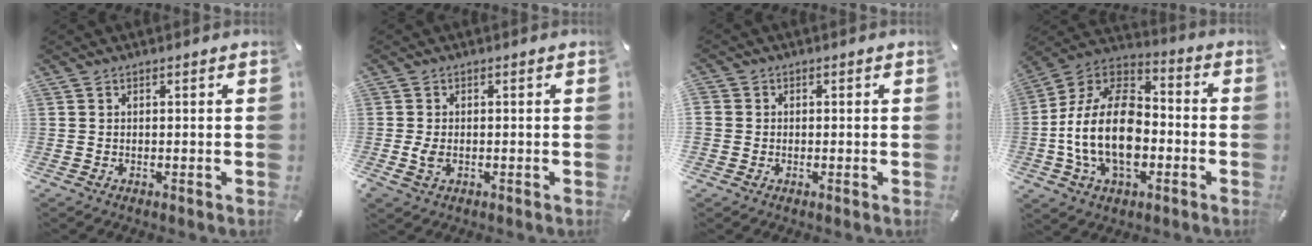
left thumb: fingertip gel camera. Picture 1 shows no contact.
{"total": 3.0, "force": [-0.7, 1.8, 2.3], "torque": [-0.054, -0.002, -0.013]}
{"total": 2.2, "force": [-0.3, 2.2, 0.2], "torque": [-0.001, 0.005, -0.007]}
{"total": 19.5, "force": [-5.1, 12.6, 14.0], "torque": [-0.297, 0.027, -0.094]}